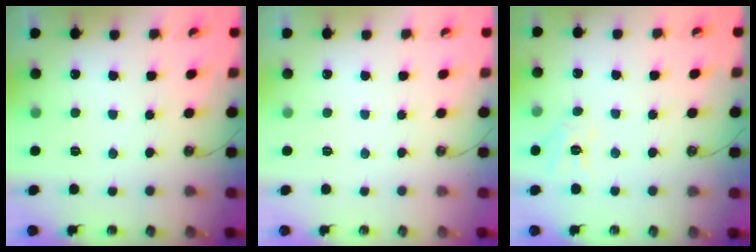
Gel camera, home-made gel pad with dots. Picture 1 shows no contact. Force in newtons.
{"total": 0.0}
{"total": 9.5, "press": 9.4, "slide": 0.9}